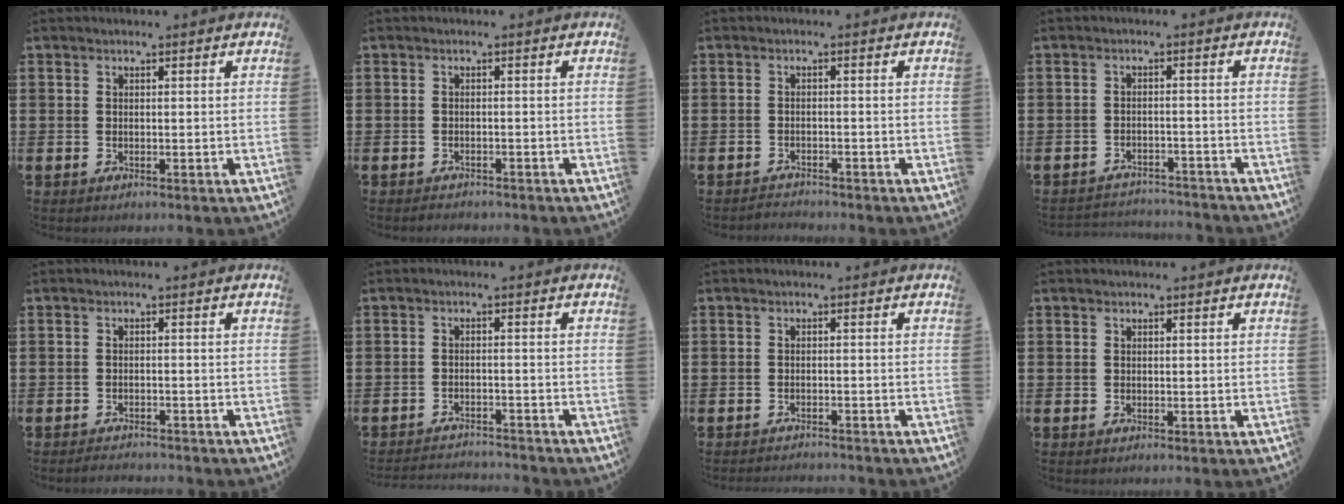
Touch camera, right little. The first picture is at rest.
{"total": 0.8, "force": [-0.7, -0.1, -0.3], "torque": [0.003, -0.003, -0.014]}
{"total": 1.2, "force": [-1.1, -0.2, -0.5], "torque": [0.006, 0.002, -0.023]}
{"total": 2.3, "force": [-2.2, -0.1, -0.5], "torque": [0.003, 0.000, -0.048]}
{"total": 1.3, "force": [-1.2, -0.1, -0.4], "torque": [0.003, 0.001, -0.024]}
{"total": 2.1, "force": [-2.0, -0.3, -0.4], "torque": [0.004, 0.001, -0.044]}
{"total": 1.2, "force": [-1.2, -0.1, -0.1], "torque": [-0.001, 0.002, -0.025]}
{"total": 0.0}